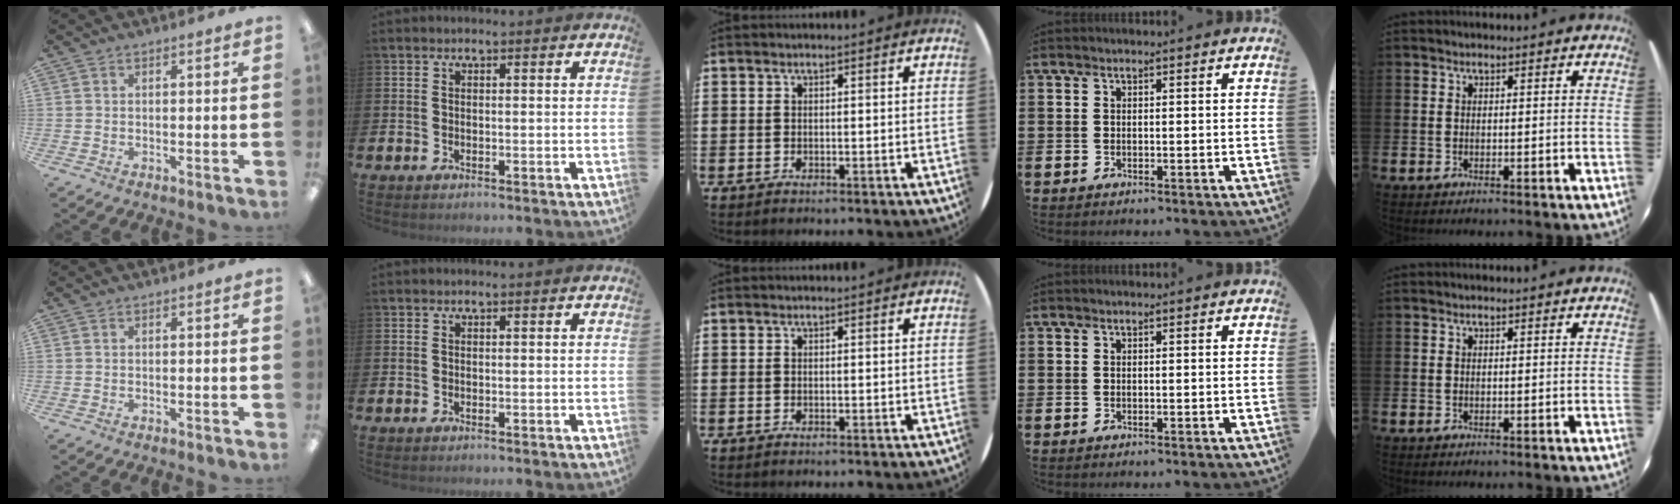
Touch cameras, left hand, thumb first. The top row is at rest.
{}